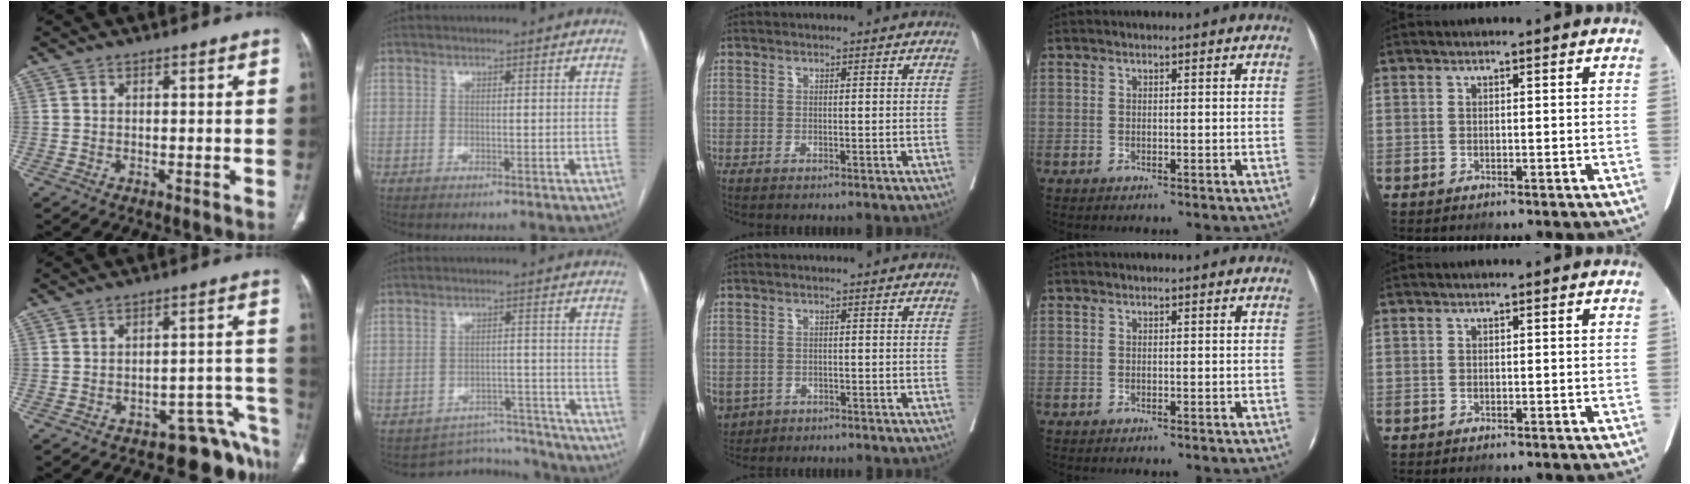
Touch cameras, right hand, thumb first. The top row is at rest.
{"thumb": {"total": 8.2, "force": [-7.4, 3.4, 0.4], "torque": [0.051, 0.107, -0.097]}, "index": {"total": 8.5, "force": [-7.9, 2.6, -1.6], "torque": [0.034, 0.041, -0.103]}, "middle": {"total": 5.8, "force": [-2.8, 4.7, 1.8], "torque": [-0.043, -0.001, -0.040]}}